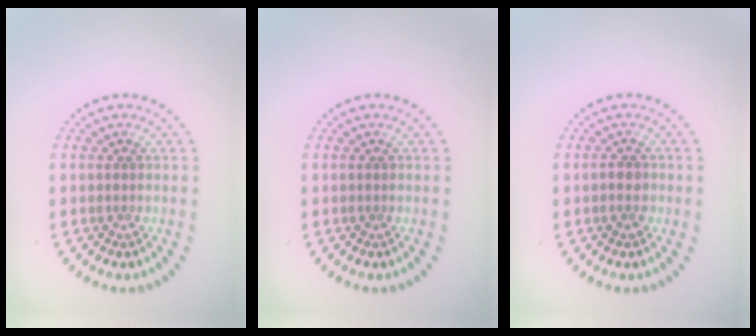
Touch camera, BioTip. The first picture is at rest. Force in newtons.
{"total": 0.0}
{"total": 1.5, "press": 1.3, "slide": 0.6}